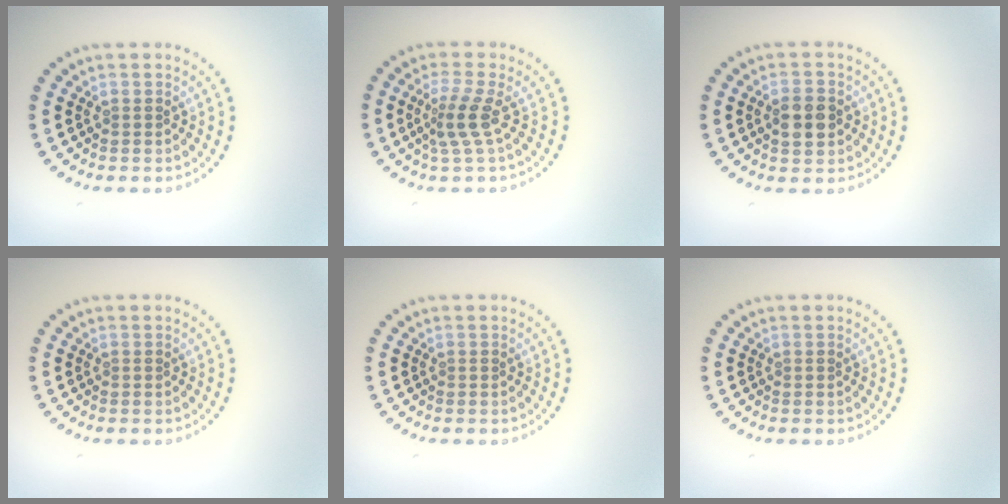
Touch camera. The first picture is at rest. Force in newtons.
{"total": 2.7, "press": 1.9, "slide": 1.9}
{"total": 3.4, "press": 3.3, "slide": 0.2}
{"total": 0.0}
{"total": 0.0}
{"total": 0.0}